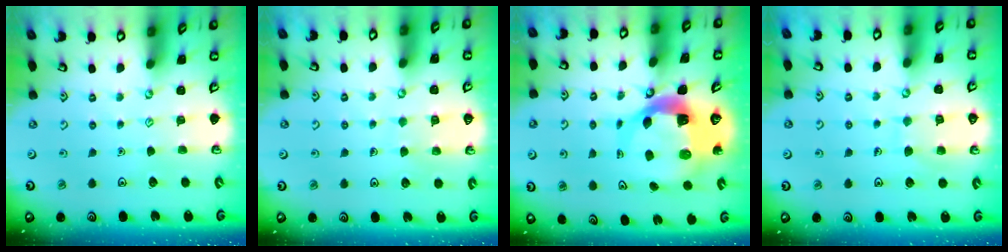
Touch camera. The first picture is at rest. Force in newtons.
{"total": 5.2, "press": 5.2, "slide": 0.4}
{"total": 8.7, "press": 8.5, "slide": 1.4}
{"total": 6.6, "press": 6.6, "slide": 0.6}